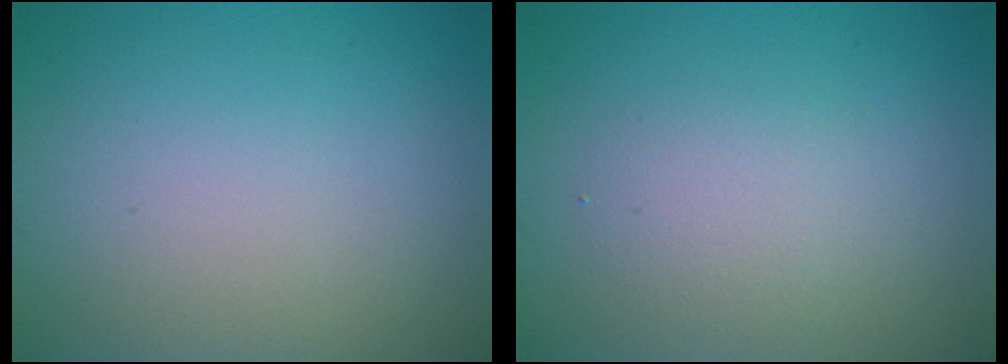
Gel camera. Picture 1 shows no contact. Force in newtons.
{"total": 2.1, "press": 2.0, "slide": 0.1}